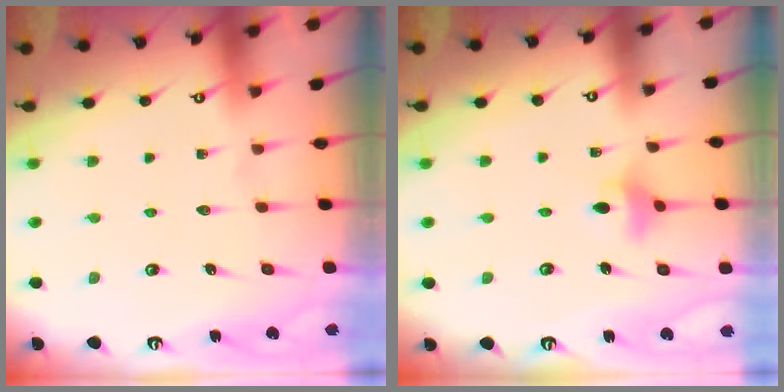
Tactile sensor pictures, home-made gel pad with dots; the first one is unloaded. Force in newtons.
{"total": 3.8, "press": 3.8, "slide": 0.6}